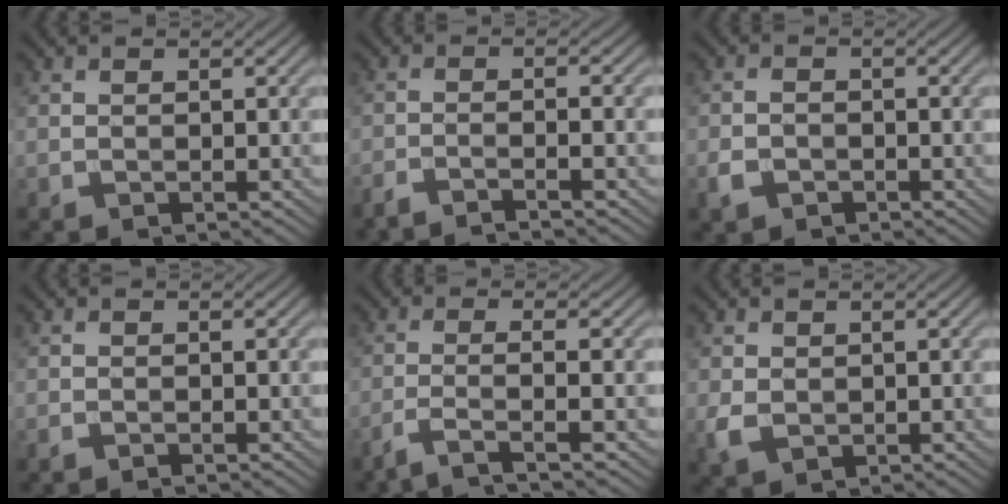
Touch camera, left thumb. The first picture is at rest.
{"total": 3.4, "force": [-2.5, 0.2, 2.2], "torque": [-0.026, 0.002, -0.063]}
{"total": 2.4, "force": [-1.4, 1.7, 1.2], "torque": [-0.025, -0.003, -0.032]}
{"total": 0.6, "force": [-0.5, 0.0, 0.3], "torque": [-0.005, 0.000, -0.011]}
{"total": 3.8, "force": [-2.3, 0.4, 3.0], "torque": [-0.045, 0.008, -0.067]}
{"total": 2.5, "force": [0.1, 2.0, 1.5], "torque": [-0.038, -0.004, 0.005]}